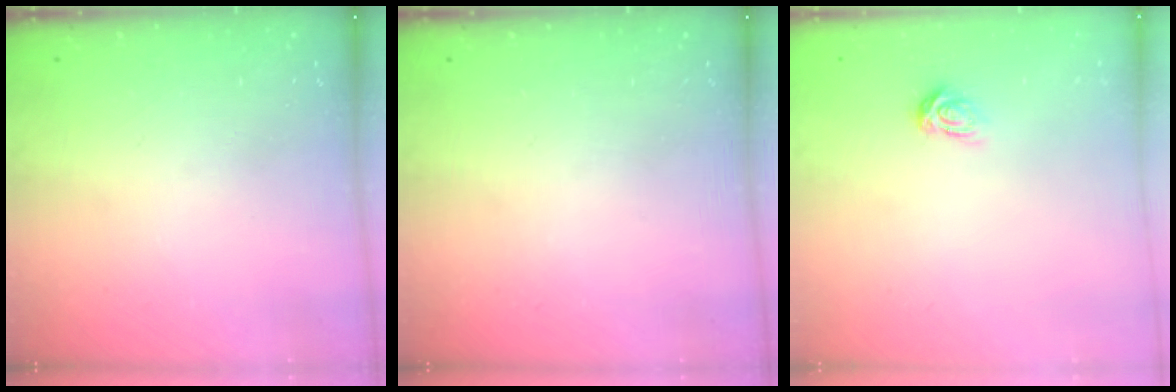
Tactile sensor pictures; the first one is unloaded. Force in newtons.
{"total": 0.0}
{"total": 3.7, "press": 3.7, "slide": 0.3}